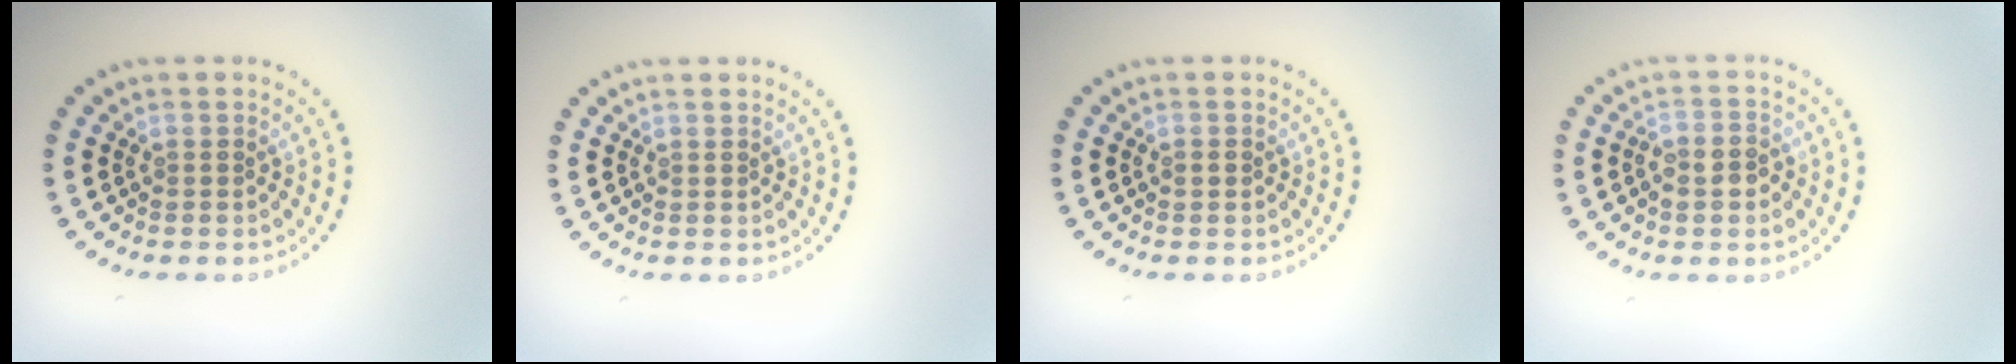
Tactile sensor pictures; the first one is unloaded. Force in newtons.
{"total": 0.0}
{"total": 0.7, "press": 0.7, "slide": 0.1}
{"total": 2.3, "press": 2.1, "slide": 0.8}